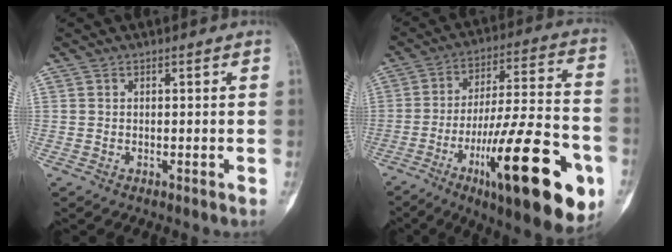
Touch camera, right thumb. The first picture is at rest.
{"total": 28.3, "force": [-11.0, 7.3, 25.0], "torque": [-0.352, 0.037, -0.162]}